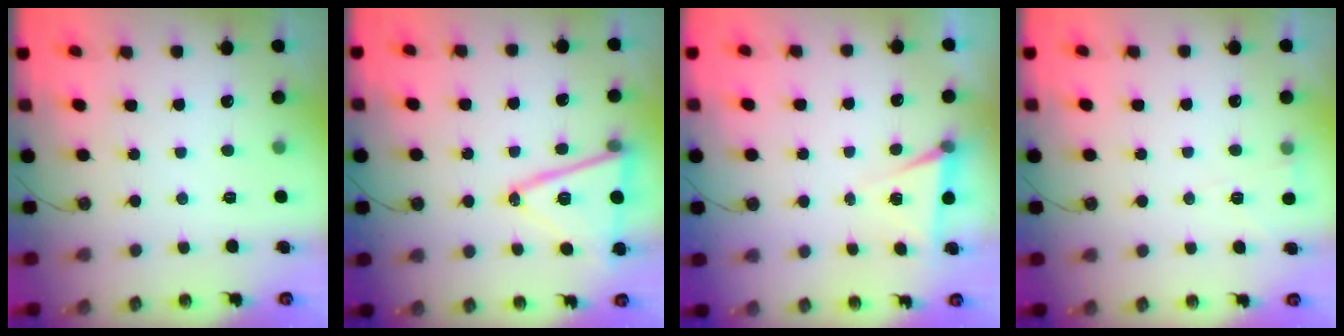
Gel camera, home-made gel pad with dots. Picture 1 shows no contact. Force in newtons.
{"total": 15.7, "press": 15.2, "slide": 3.8}
{"total": 5.1, "press": 2.5, "slide": 4.5}
{"total": 2.5, "press": 2.4, "slide": 0.7}